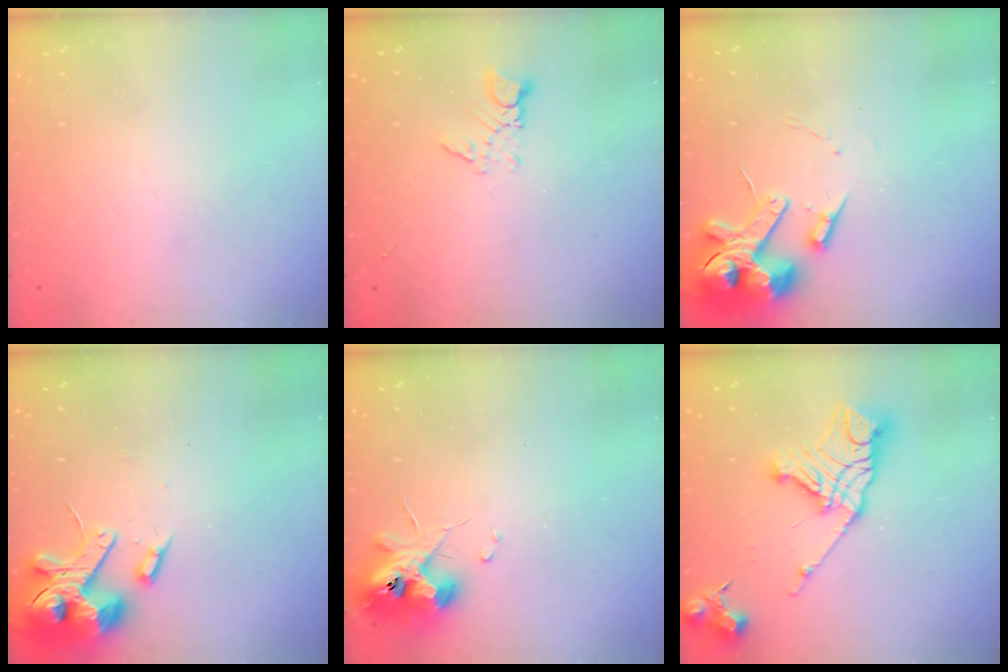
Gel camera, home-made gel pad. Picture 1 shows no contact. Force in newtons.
{"total": 4.6, "press": 4.5, "slide": 0.5}
{"total": 15.0, "press": 14.8, "slide": 2.3}
{"total": 16.6, "press": 16.4, "slide": 2.6}
{"total": 11.7, "press": 11.7, "slide": 0.6}
{"total": 16.4, "press": 16.3, "slide": 1.5}